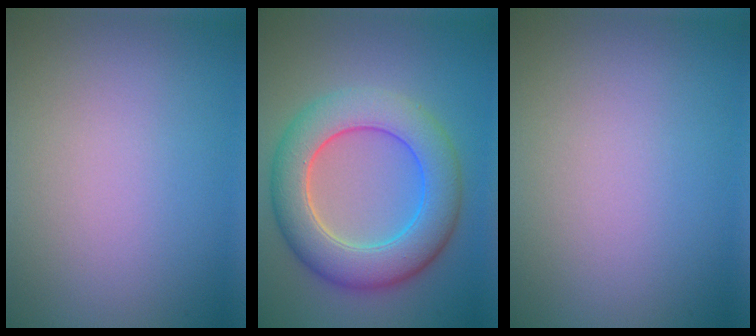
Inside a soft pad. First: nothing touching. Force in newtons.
{"total": 7.8, "press": 7.8, "slide": 0.2}
{"total": 0.0}